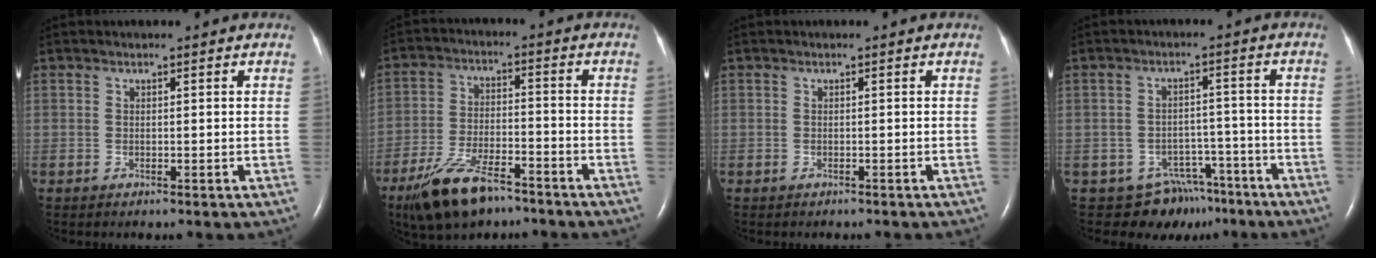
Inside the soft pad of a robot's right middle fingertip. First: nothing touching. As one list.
[{"total": 11.1, "force": [-7.9, 3.6, 6.8], "torque": [-0.138, -0.016, -0.143]}, {"total": 0.9, "force": [-0.8, 0.2, 0.4], "torque": [-0.007, -0.002, -0.008]}, {"total": 7.8, "force": [-6.1, 4.8, 0.1], "torque": [0.014, 0.032, -0.082]}]